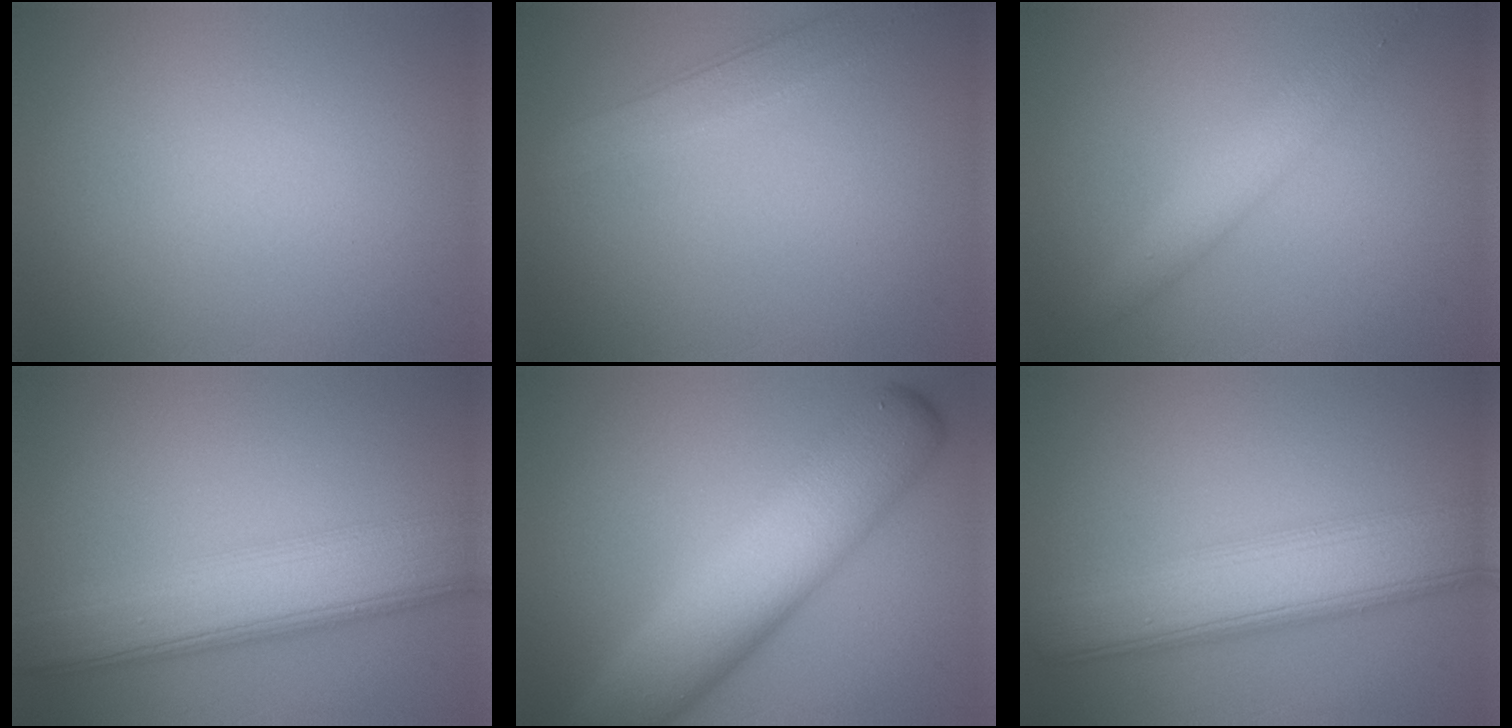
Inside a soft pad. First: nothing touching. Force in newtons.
{"total": 2.9, "press": 2.9, "slide": 0.2}
{"total": 2.9, "press": 2.9, "slide": 0.1}
{"total": 8.0, "press": 8.0, "slide": 0.0}
{"total": 7.7, "press": 7.7, "slide": 0.3}
{"total": 7.9, "press": 7.9, "slide": 0.1}